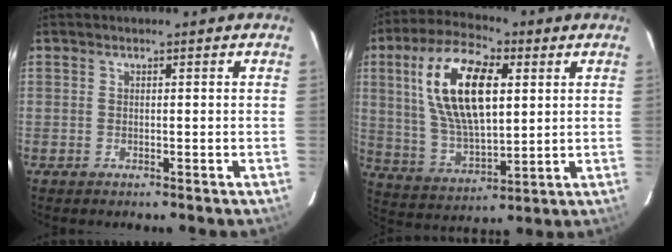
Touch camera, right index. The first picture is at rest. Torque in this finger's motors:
{"motor_torque": [1.64, 0.50, 0.76, 0.13]}